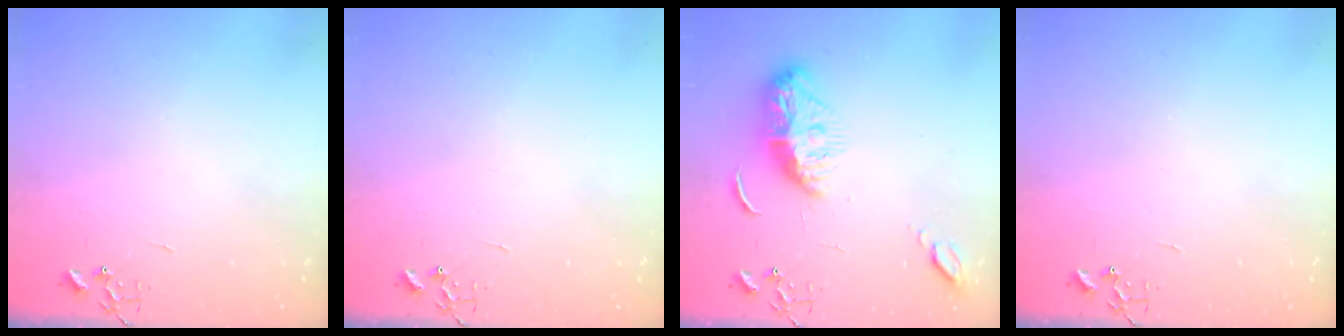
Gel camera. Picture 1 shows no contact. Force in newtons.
{"total": 0.0}
{"total": 11.3, "press": 11.3, "slide": 0.3}
{"total": 0.0}